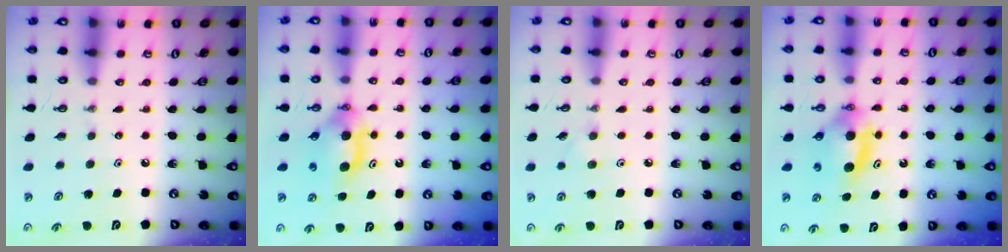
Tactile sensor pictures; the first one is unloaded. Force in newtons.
{"total": 7.5, "press": 5.0, "slide": 5.6}
{"total": 4.2, "press": 4.0, "slide": 1.2}
{"total": 6.6, "press": 6.2, "slide": 2.5}